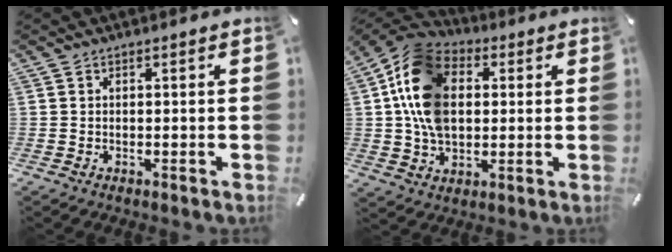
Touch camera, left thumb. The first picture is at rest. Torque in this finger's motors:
{"motor_torque": [2.48, 2.53, 2.20, -0.57, 0.62]}